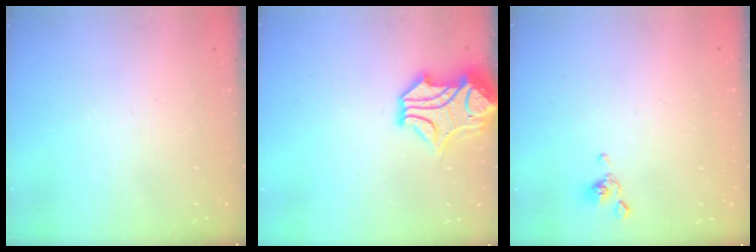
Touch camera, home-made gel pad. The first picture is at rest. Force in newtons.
{"total": 8.0, "press": 7.8, "slide": 1.8}
{"total": 2.3, "press": 2.2, "slide": 0.5}